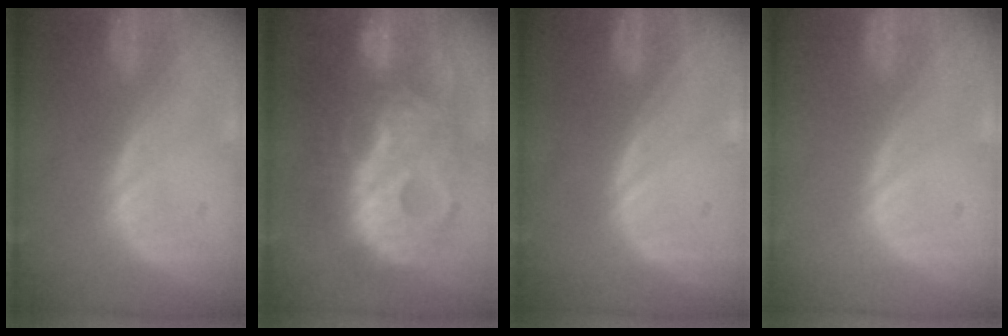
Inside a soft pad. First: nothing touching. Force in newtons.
{"total": 13.3, "press": 13.2, "slide": 1.3}
{"total": 0.0}
{"total": 0.0}